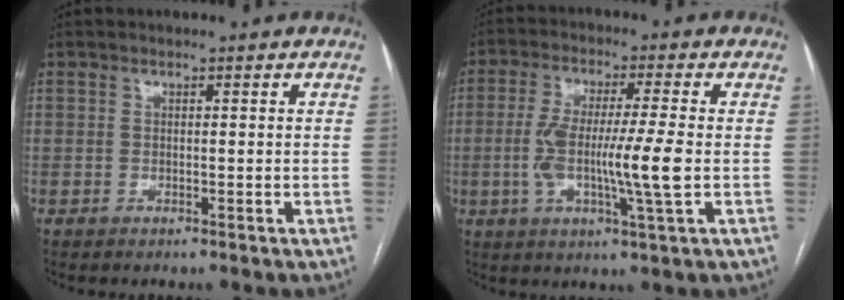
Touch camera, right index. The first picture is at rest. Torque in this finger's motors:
{"motor_torque": [1.34, -0.02, 0.86, 0.21]}